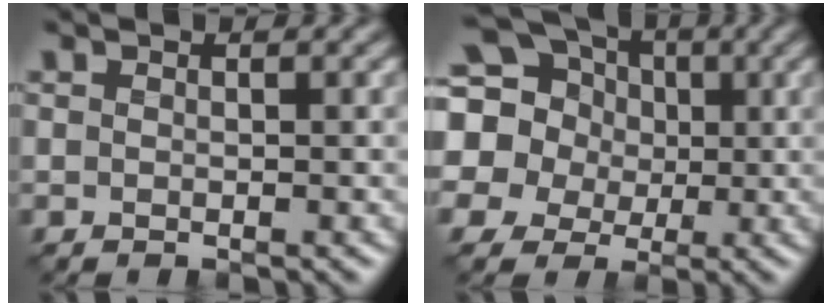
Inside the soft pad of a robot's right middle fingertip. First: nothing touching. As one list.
[{"total": 19.7, "force": [4.6, 17.7, 7.3], "torque": [-0.215, 0.022, 0.042]}]